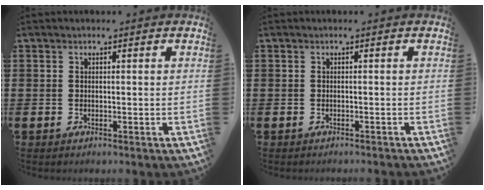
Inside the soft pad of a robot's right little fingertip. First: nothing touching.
{"total": 0.0}